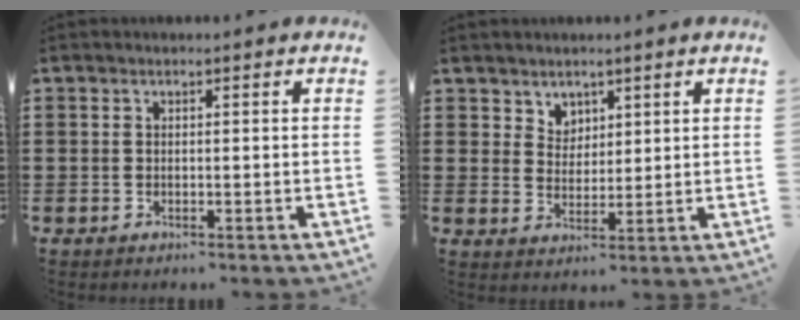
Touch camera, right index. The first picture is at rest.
{"total": 3.7, "force": [2.6, 2.5, -0.1], "torque": [-0.013, 0.005, 0.050]}